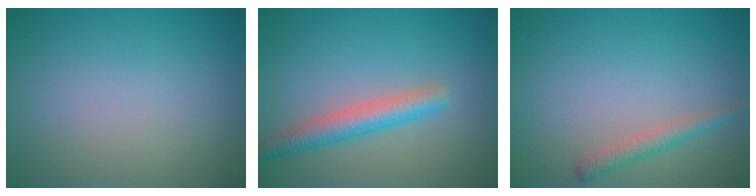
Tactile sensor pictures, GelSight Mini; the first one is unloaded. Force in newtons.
{"total": 3.5, "press": 3.5, "slide": 0.2}
{"total": 1.7, "press": 1.7, "slide": 0.1}